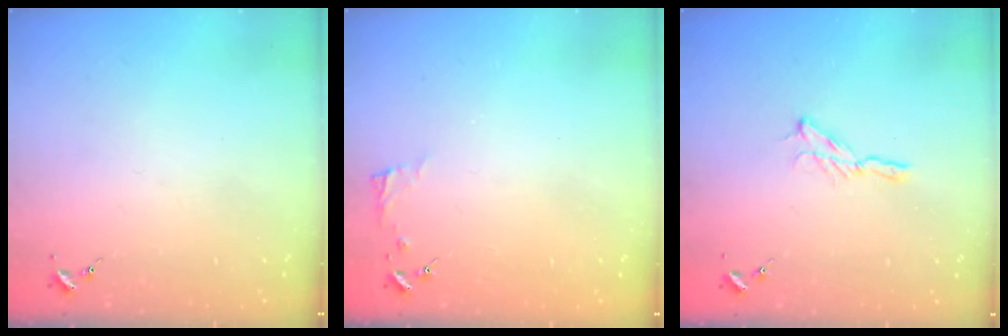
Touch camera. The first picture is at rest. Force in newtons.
{"total": 3.8, "press": 3.7, "slide": 0.4}
{"total": 5.4, "press": 5.4, "slide": 0.4}